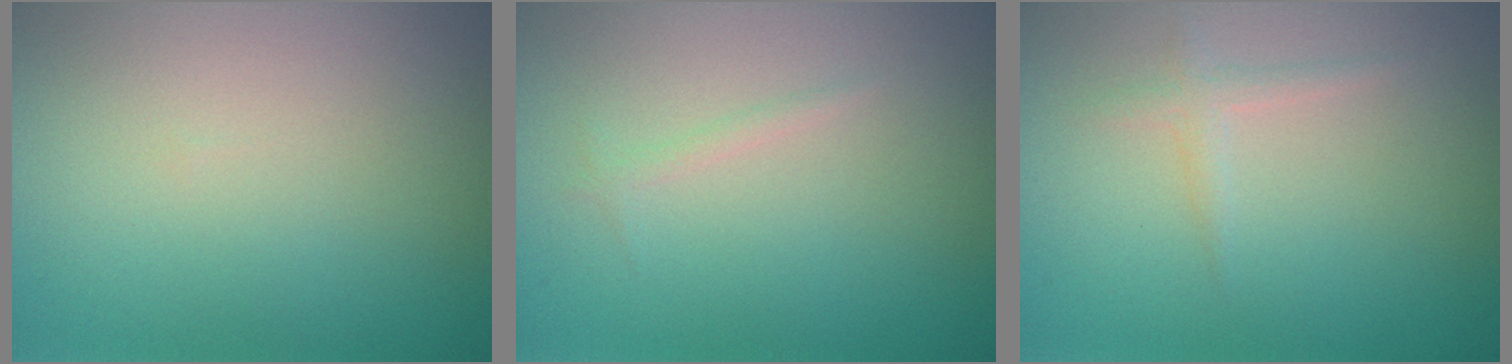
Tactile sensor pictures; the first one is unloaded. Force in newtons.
{"total": 0.6, "press": 0.6, "slide": 0.1}
{"total": 1.1, "press": 1.0, "slide": 0.1}